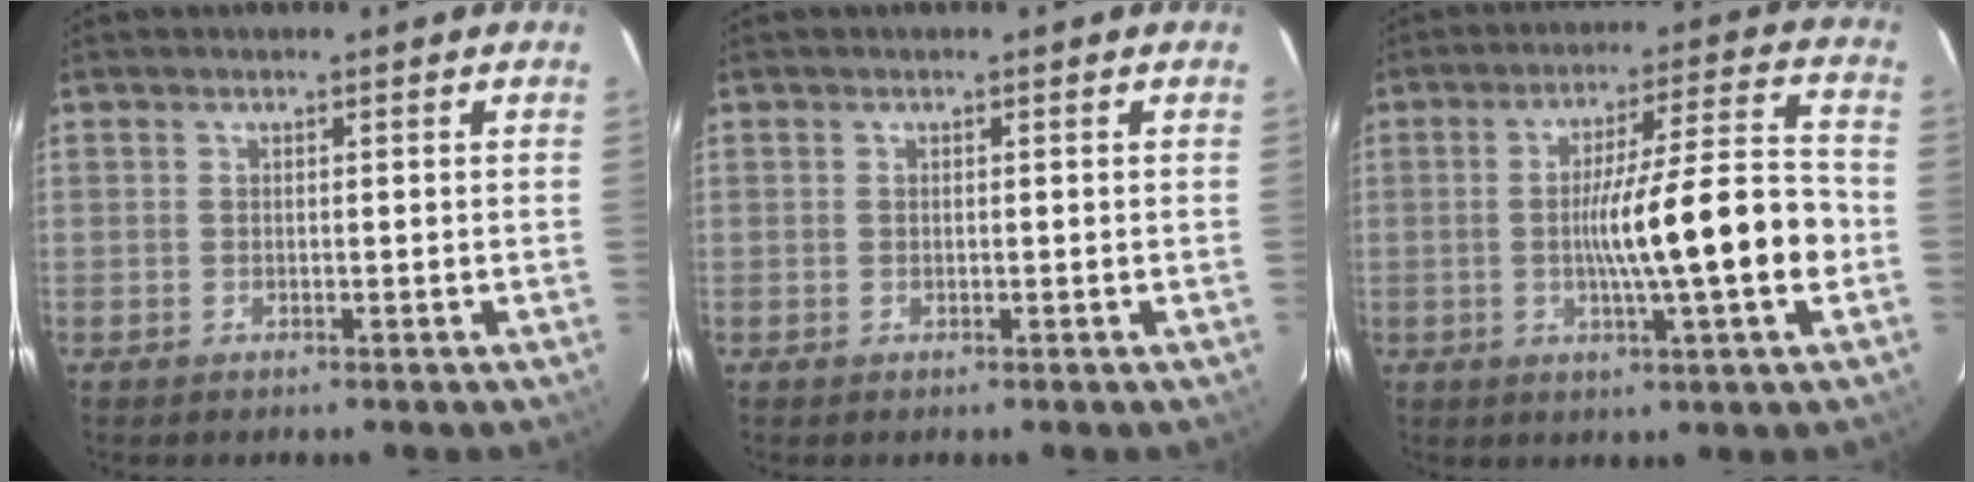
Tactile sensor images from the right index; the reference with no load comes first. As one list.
[{"total": 0.0}, {"total": 14.3, "force": [-2.9, 0.2, 14.0], "torque": [-0.214, 0.001, -0.043]}]